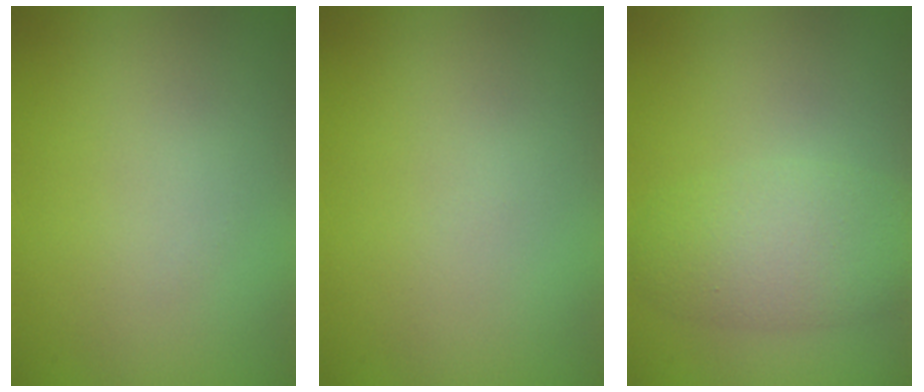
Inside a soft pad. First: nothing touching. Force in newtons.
{"total": 0.0}
{"total": 4.5, "press": 4.5, "slide": 0.2}